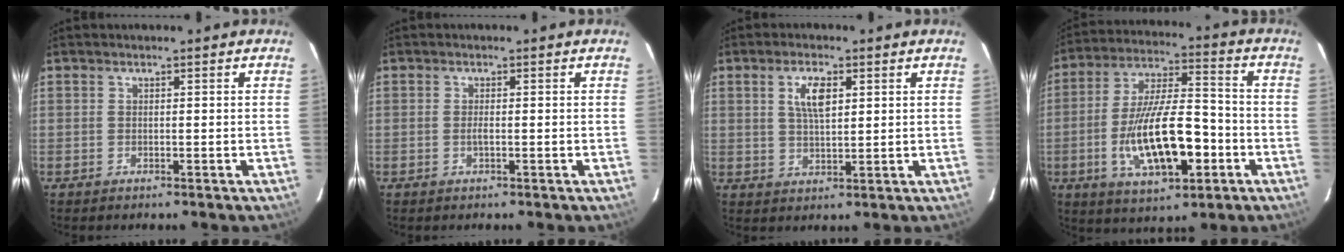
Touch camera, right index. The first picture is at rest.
{"total": 1.1, "force": [-0.3, 0.2, 1.1], "torque": [-0.021, 0.000, -0.006]}
{"total": 5.4, "force": [1.9, 2.2, 4.6], "torque": [-0.083, 0.006, 0.037]}
{"total": 17.6, "force": [-5.3, 6.4, 15.5], "torque": [-0.300, -0.003, -0.082]}